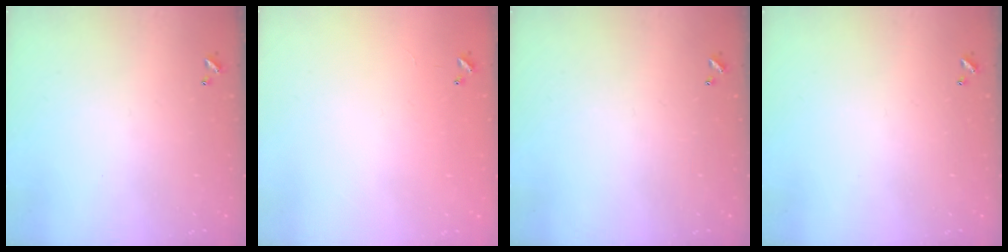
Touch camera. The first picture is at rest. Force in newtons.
{"total": 8.7, "press": 8.7, "slide": 0.5}
{"total": 0.0}
{"total": 0.0}